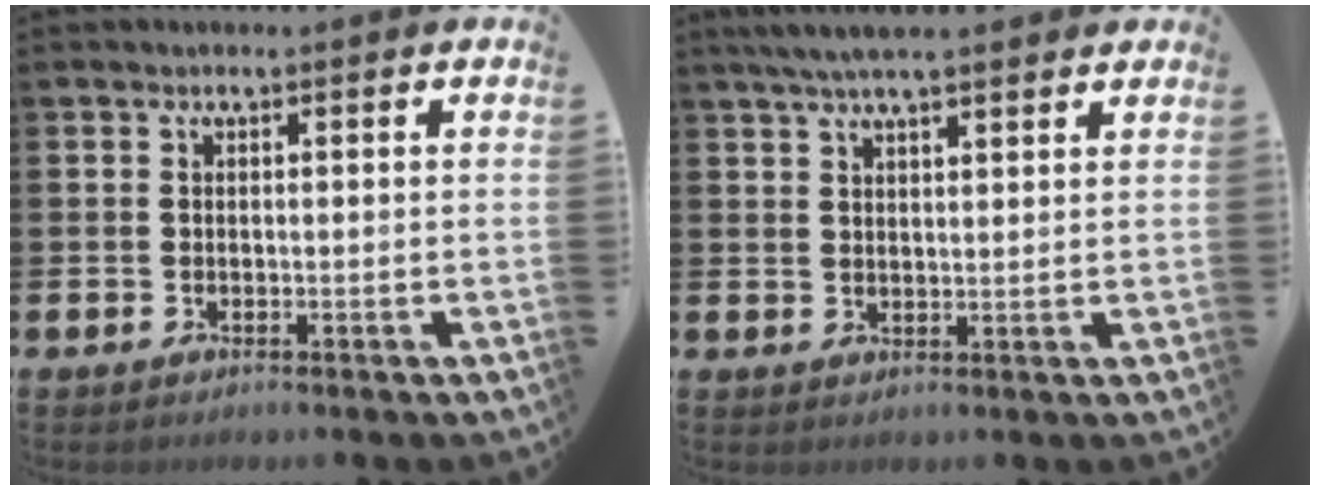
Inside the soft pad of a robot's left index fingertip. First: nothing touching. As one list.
[{"total": 5.1, "force": [4.5, 0.7, 2.4], "torque": [-0.054, -0.005, 0.081]}]